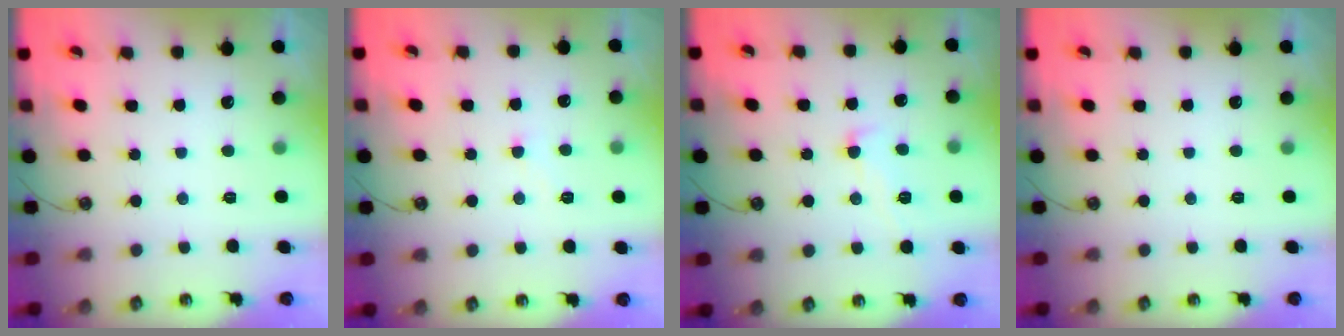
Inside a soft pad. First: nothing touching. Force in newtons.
{"total": 2.0, "press": 2.0, "slide": 0.4}
{"total": 0.9, "press": 0.2, "slide": 0.9}
{"total": 0.0}